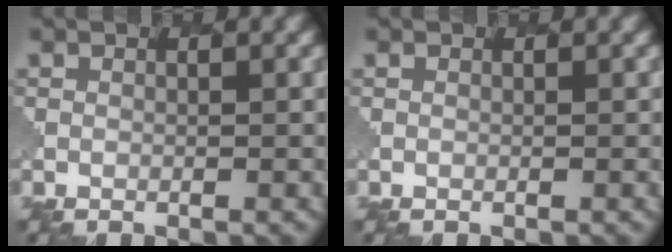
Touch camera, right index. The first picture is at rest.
{"total": 0.0}